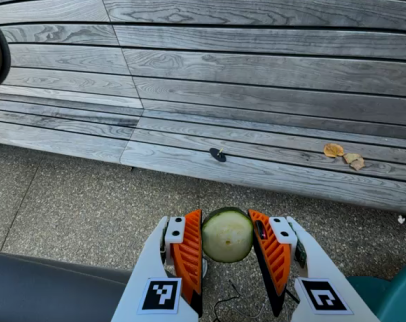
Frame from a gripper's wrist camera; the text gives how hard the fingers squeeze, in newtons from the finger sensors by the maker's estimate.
{"total": 11.6, "left": 11.8, "right": 11.3}